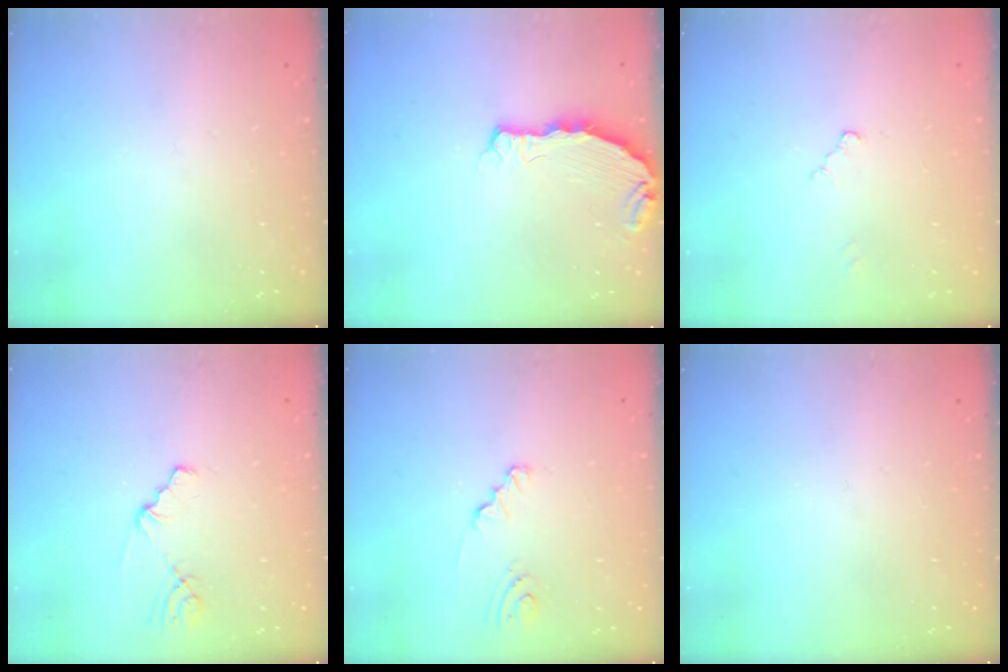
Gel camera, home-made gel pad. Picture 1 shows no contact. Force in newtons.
{"total": 5.6, "press": 4.8, "slide": 3.0}
{"total": 2.3, "press": 2.3, "slide": 0.4}
{"total": 1.0, "press": 1.0, "slide": 0.2}
{"total": 2.1, "press": 2.1, "slide": 0.2}
{"total": 0.0}